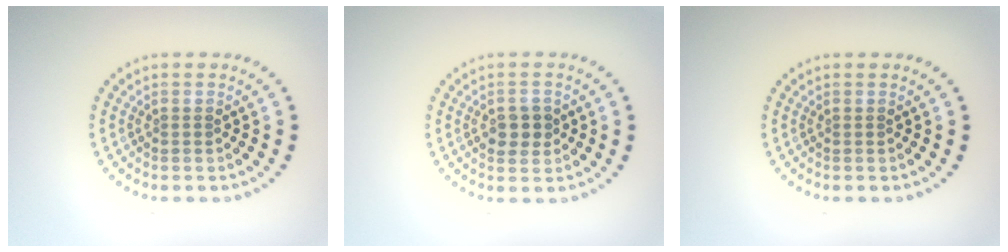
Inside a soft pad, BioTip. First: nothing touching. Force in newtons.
{"total": 2.2, "press": 2.2, "slide": 0.3}
{"total": 0.0}